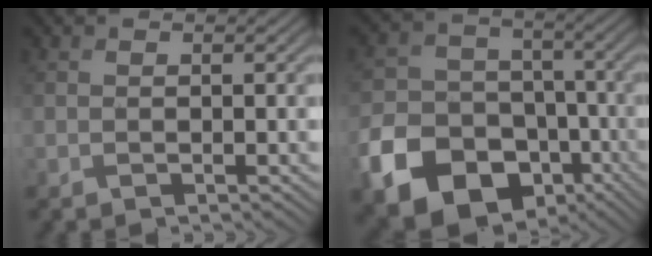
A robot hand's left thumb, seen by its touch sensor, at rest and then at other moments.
{"total": 16.0, "force": [-7.9, 11.9, 7.1], "torque": [-0.189, -0.043, -0.137]}